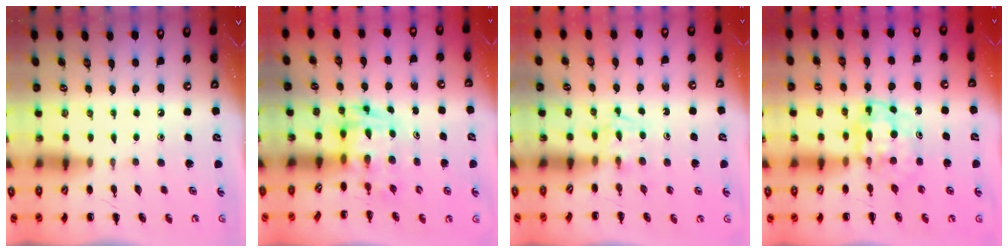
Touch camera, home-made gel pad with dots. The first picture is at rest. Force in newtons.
{"total": 3.6, "press": 3.5, "slide": 0.6}
{"total": 2.7, "press": 2.4, "slide": 1.1}
{"total": 5.5, "press": 5.5, "slide": 0.7}